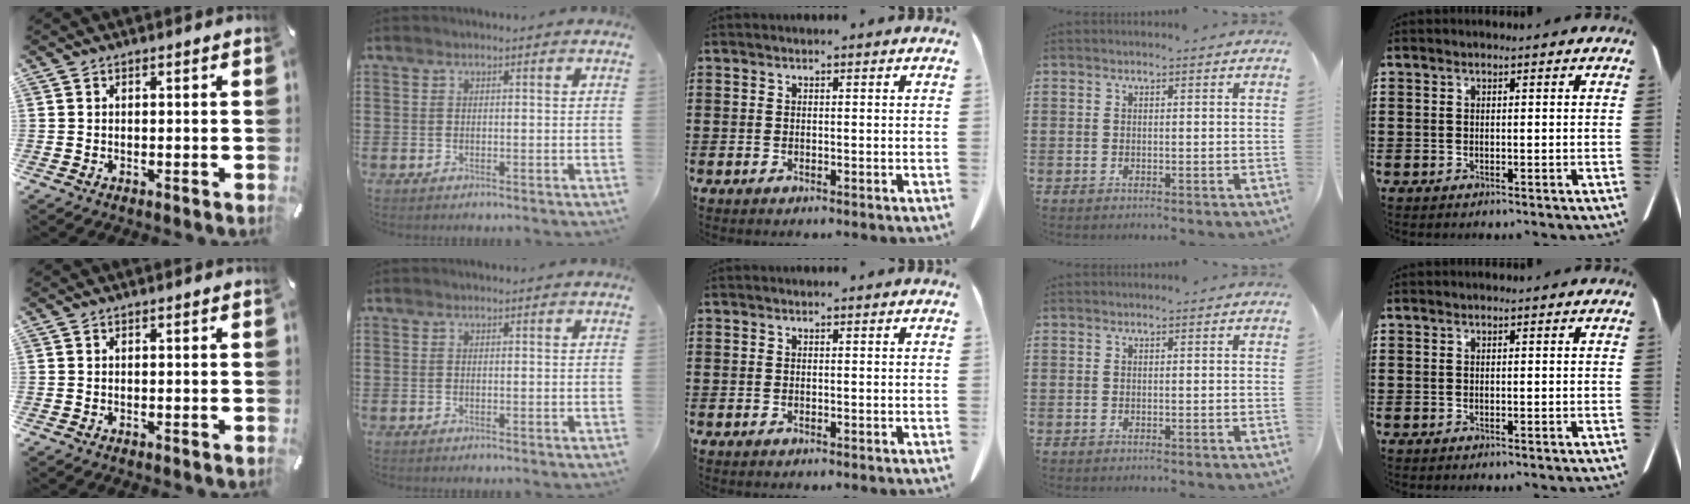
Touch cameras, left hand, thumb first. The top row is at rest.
{}